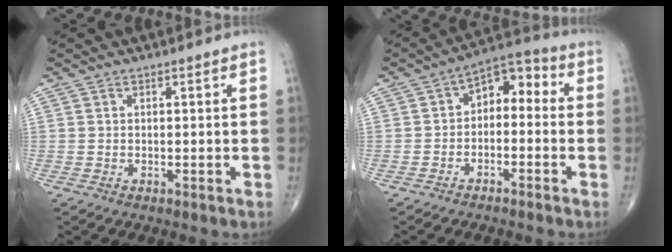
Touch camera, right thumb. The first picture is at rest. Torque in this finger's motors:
{"motor_torque": [-0.16, 0.15, 0.45, -0.06, 0.10]}